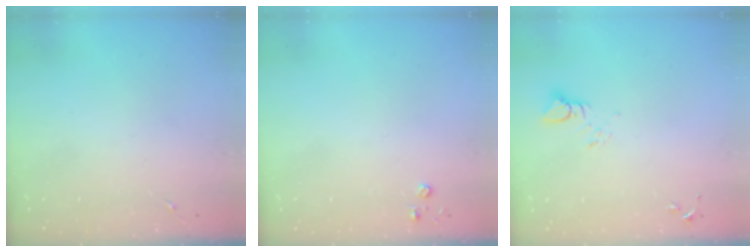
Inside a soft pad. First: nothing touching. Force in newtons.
{"total": 2.8, "press": 2.8, "slide": 0.3}
{"total": 4.0, "press": 4.0, "slide": 0.3}